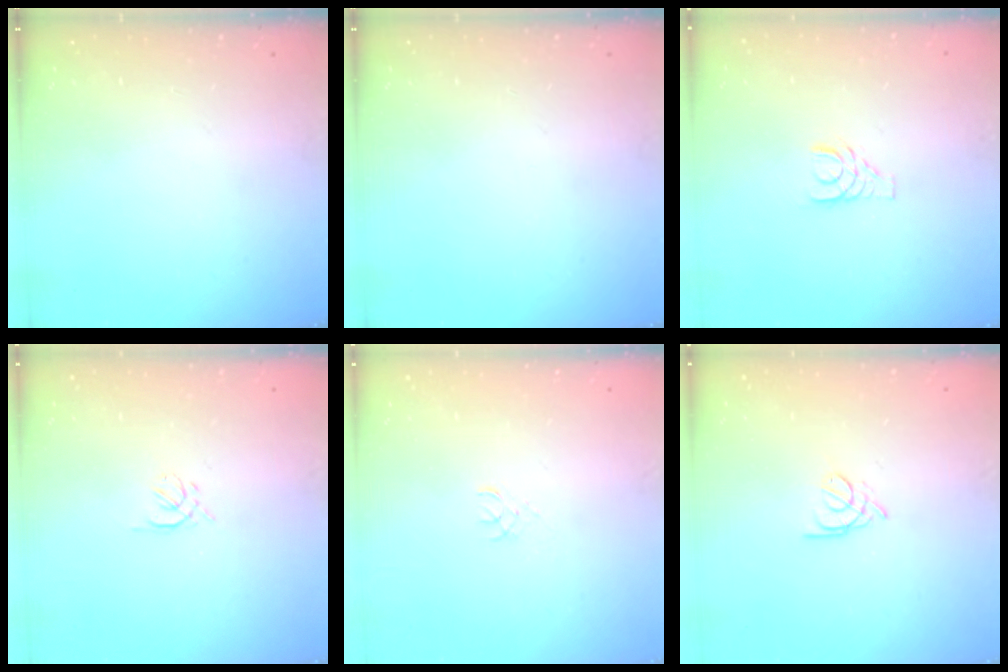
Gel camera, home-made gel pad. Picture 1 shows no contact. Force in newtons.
{"total": 0.0}
{"total": 4.4, "press": 4.3, "slide": 0.4}
{"total": 1.6, "press": 1.5, "slide": 0.6}
{"total": 1.5, "press": 1.5, "slide": 0.2}
{"total": 2.7, "press": 2.6, "slide": 0.5}